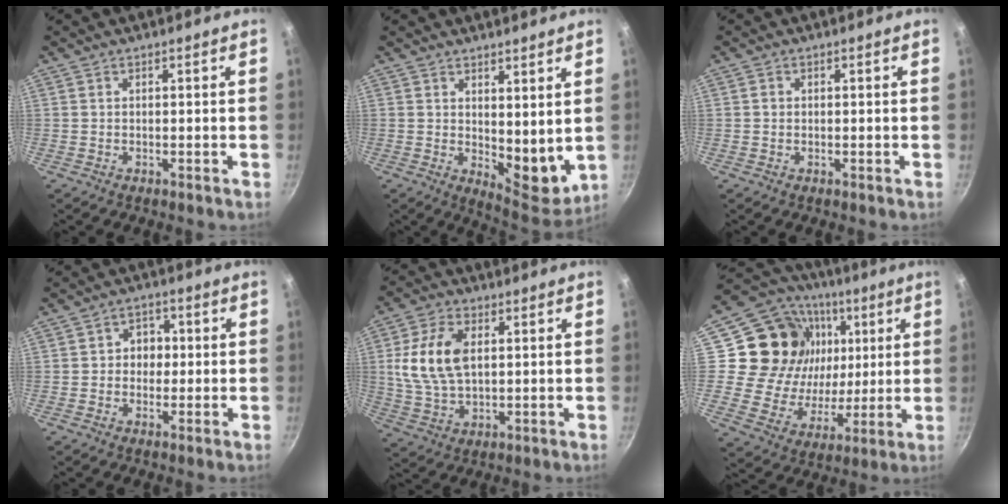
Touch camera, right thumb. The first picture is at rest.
{"total": 9.5, "force": [2.7, 4.6, 7.9], "torque": [-0.083, -0.042, 0.048]}
{"total": 0.9, "force": [0.1, 0.8, 0.3], "torque": [-0.004, 0.004, 0.000]}
{"total": 4.6, "force": [0.0, 4.0, 2.3], "torque": [0.000, 0.008, -0.006]}
{"total": 12.1, "force": [2.2, 7.3, 9.4], "torque": [-0.174, -0.001, 0.042]}
{"total": 22.5, "force": [5.8, 18.5, 11.4], "torque": [-0.184, 0.003, 0.107]}